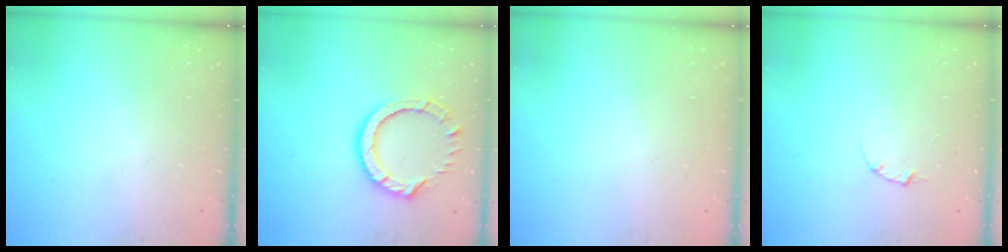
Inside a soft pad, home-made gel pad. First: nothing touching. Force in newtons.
{"total": 10.8, "press": 10.8, "slide": 1.2}
{"total": 2.4, "press": 2.4, "slide": 0.2}
{"total": 1.0, "press": 1.0, "slide": 0.3}